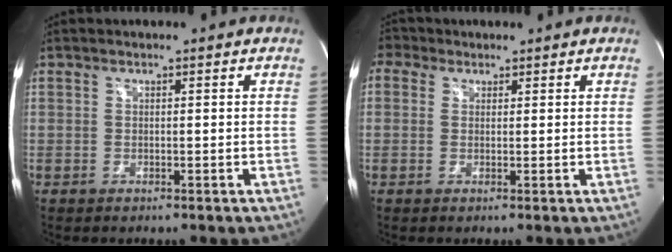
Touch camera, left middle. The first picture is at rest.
{"total": 3.6, "force": [1.7, 3.0, 1.0], "torque": [-0.026, 0.028, 0.031]}